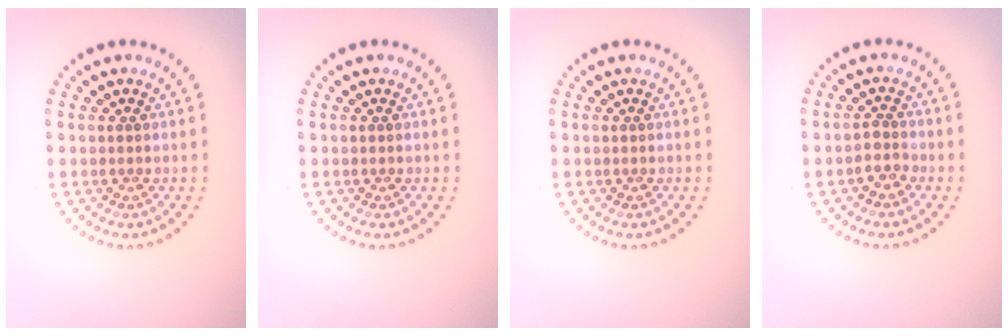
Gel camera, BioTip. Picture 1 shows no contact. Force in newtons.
{"total": 0.0}
{"total": 0.0}
{"total": 1.7, "press": 1.3, "slide": 1.0}